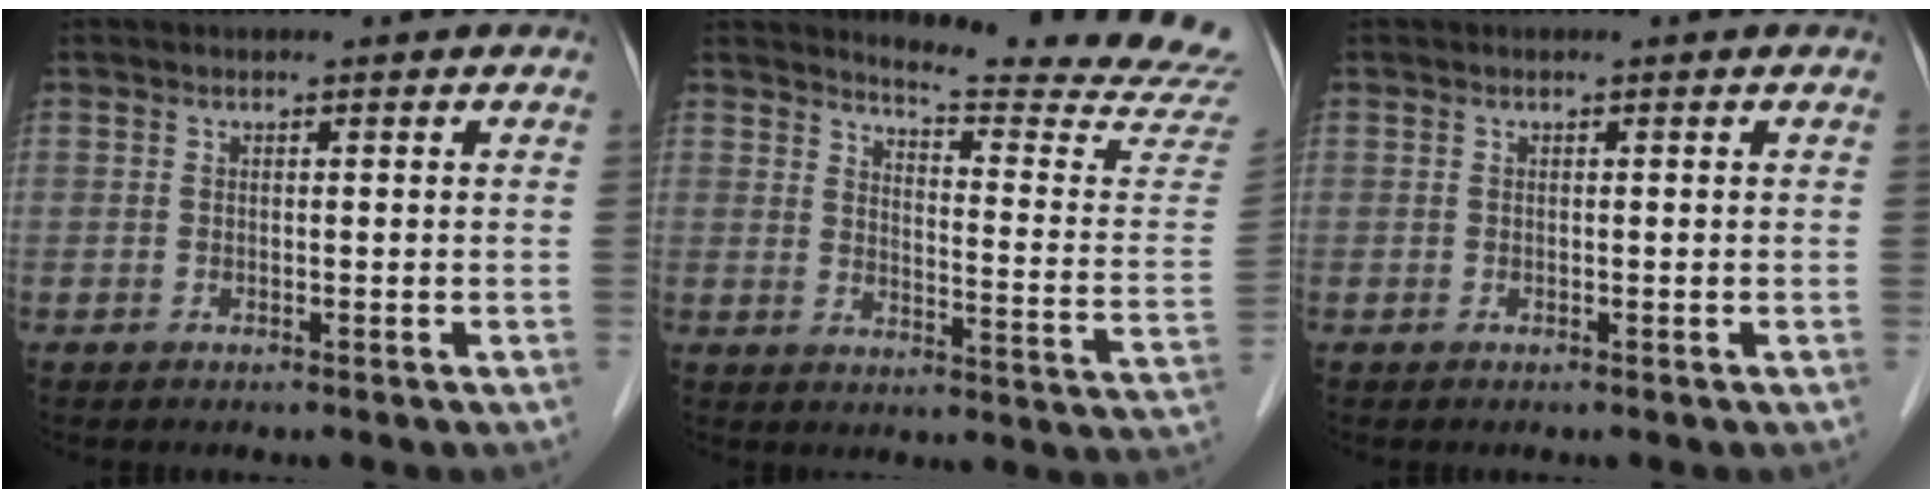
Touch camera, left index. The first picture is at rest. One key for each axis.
{"total": 17.5, "fx": 17.0, "fy": -1.5, "fz": 3.6, "tx": -0.053, "ty": -0.144, "tz": 0.190}
{"total": 0.0}